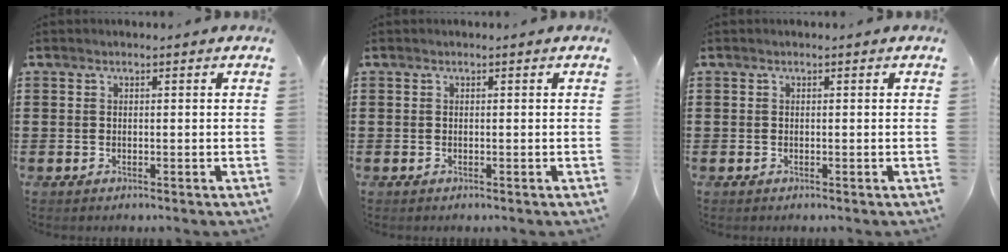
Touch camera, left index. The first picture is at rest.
{"total": 0.0}
{"total": 0.0}